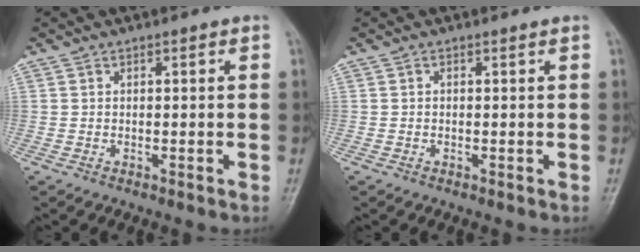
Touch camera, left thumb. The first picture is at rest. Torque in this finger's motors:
{"motor_torque": [0.00, 0.00, 0.00, 0.00, 0.00]}